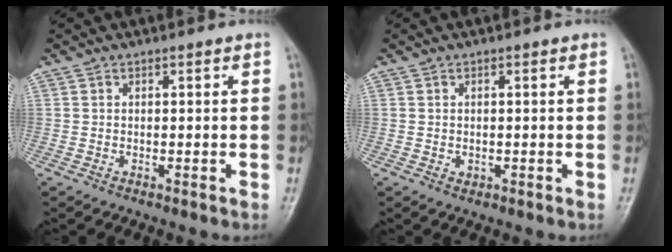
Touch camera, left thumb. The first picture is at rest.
{"total": 0.9, "force": [-0.1, 0.8, 0.4], "torque": [-0.003, 0.000, 0.001]}